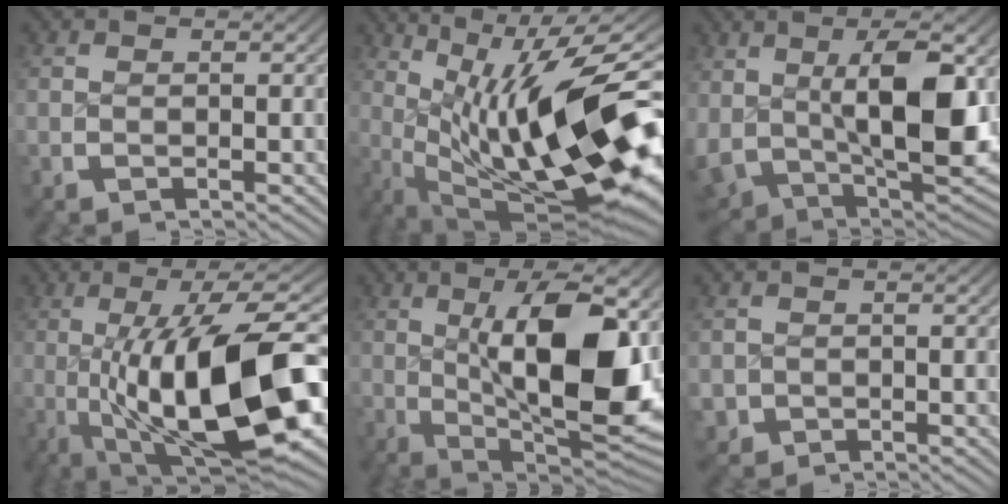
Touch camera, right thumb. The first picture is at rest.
{"total": 21.1, "force": [-2.2, 11.3, 17.7], "torque": [-0.279, -0.051, -0.001]}
{"total": 13.2, "force": [0.3, 7.5, 10.8], "torque": [-0.202, -0.043, 0.038]}
{"total": 19.2, "force": [-2.4, 8.8, 16.9], "torque": [-0.291, -0.033, -0.014]}
{"total": 15.6, "force": [-0.5, 7.5, 13.6], "torque": [-0.226, -0.041, 0.019]}
{"total": 2.6, "force": [-1.0, 2.3, 0.6], "torque": [-0.020, -0.023, -0.006]}